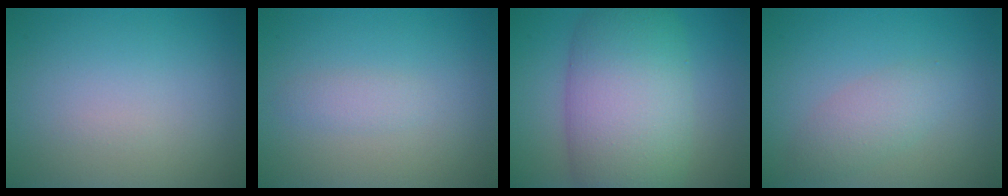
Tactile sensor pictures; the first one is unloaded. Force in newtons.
{"total": 1.1, "press": 1.1, "slide": 0.0}
{"total": 11.2, "press": 11.2, "slide": 0.6}
{"total": 2.4, "press": 2.4, "slide": 0.2}